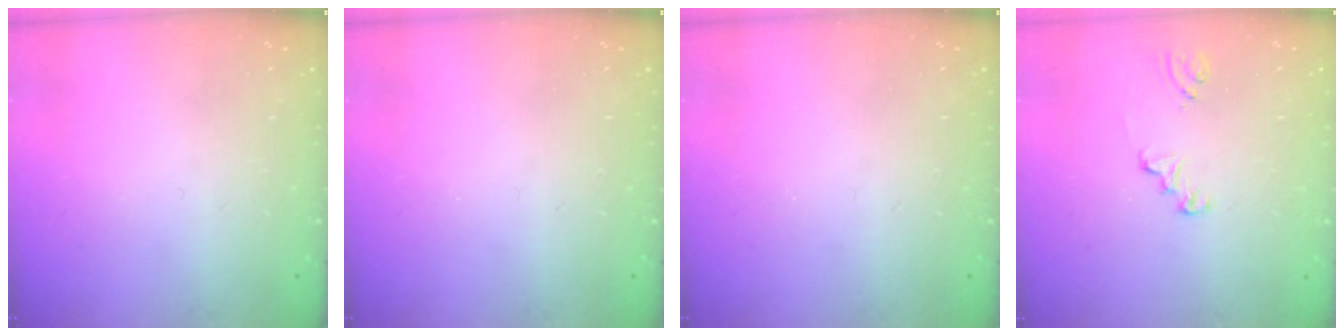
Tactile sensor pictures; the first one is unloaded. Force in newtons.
{"total": 0.0}
{"total": 0.0}
{"total": 1.2, "press": 1.2, "slide": 0.1}